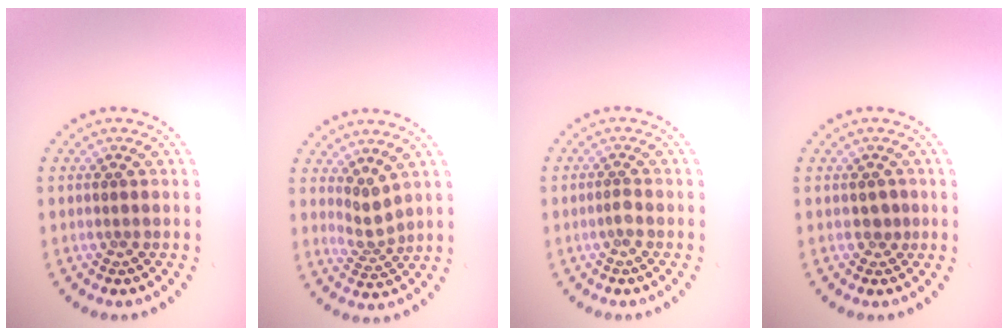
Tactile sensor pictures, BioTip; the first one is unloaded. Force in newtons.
{"total": 2.0, "press": 1.3, "slide": 1.4}
{"total": 0.9, "press": 0.7, "slide": 0.6}
{"total": 0.9, "press": 0.7, "slide": 0.5}